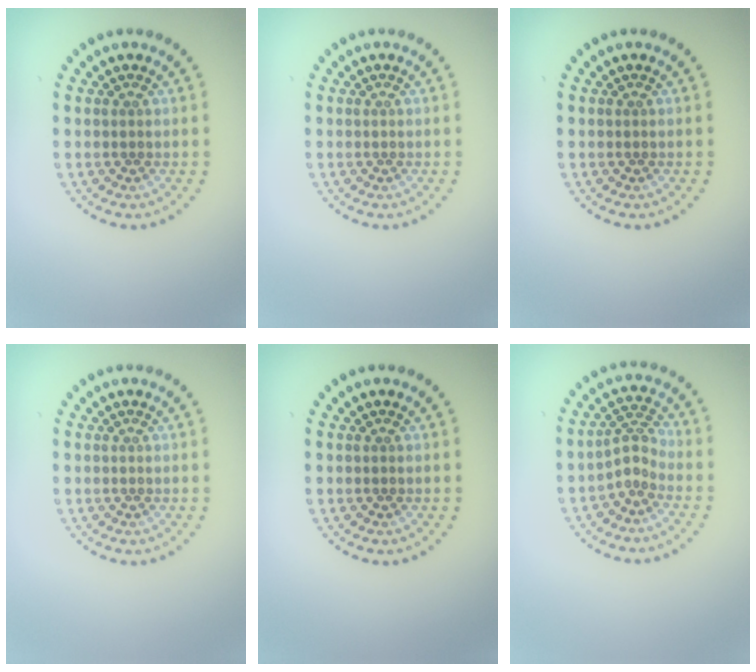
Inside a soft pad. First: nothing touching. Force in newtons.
{"total": 0.0}
{"total": 0.0}
{"total": 0.0}
{"total": 0.0}
{"total": 2.3, "press": 1.6, "slide": 1.6}